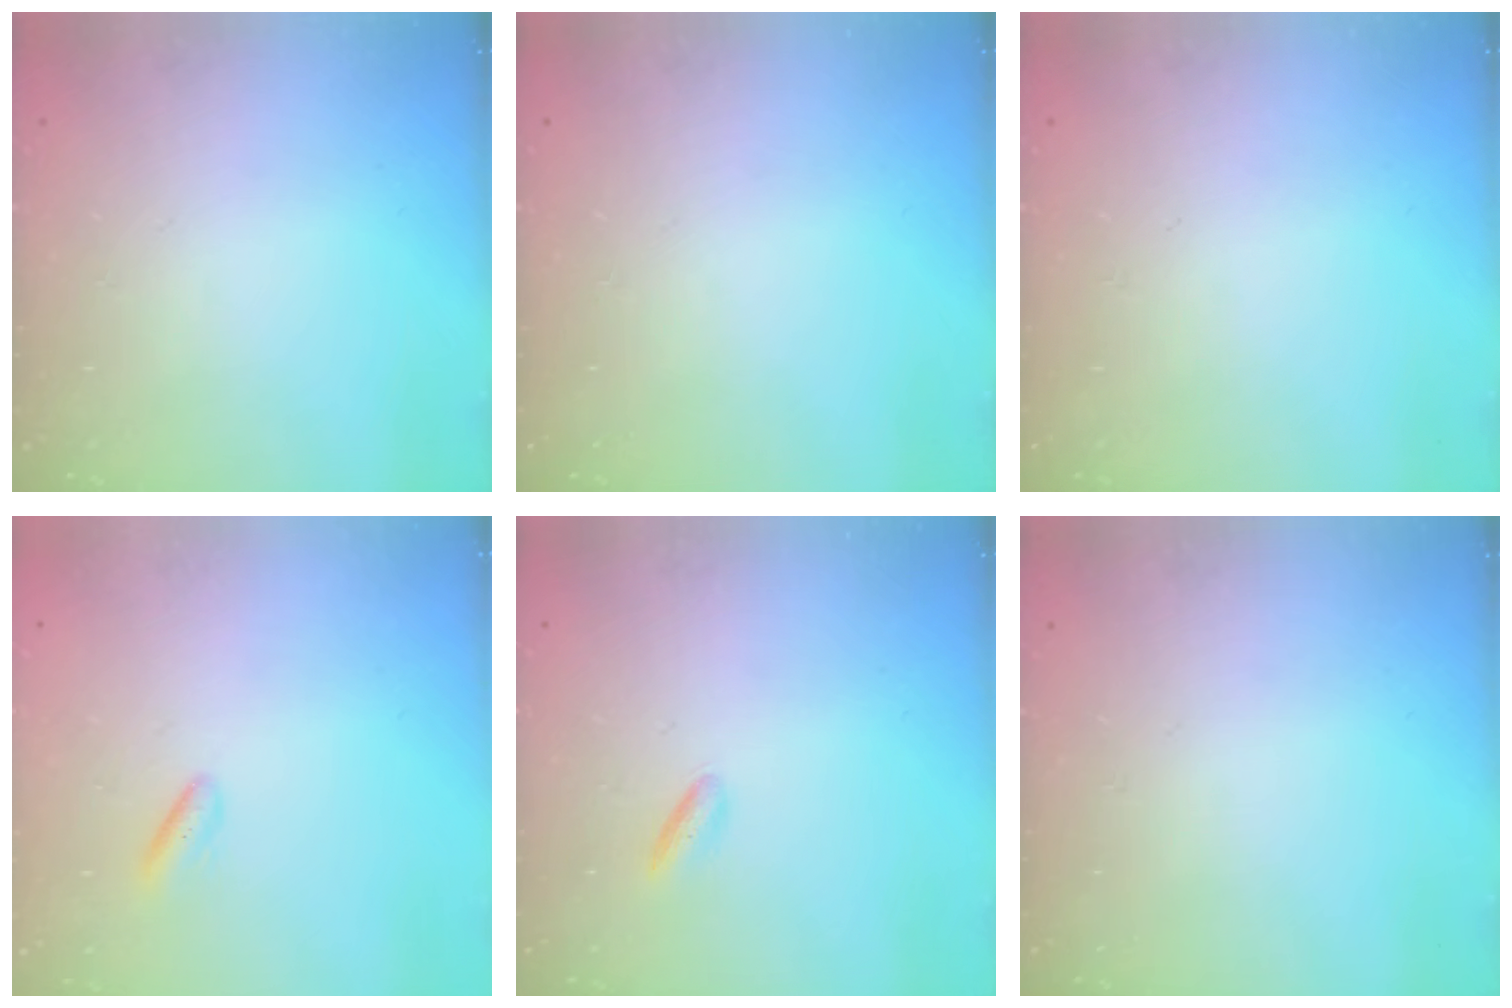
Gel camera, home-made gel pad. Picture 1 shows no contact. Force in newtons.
{"total": 0.0}
{"total": 0.0}
{"total": 2.0, "press": 1.7, "slide": 1.0}
{"total": 2.1, "press": 2.0, "slide": 0.5}
{"total": 0.0}